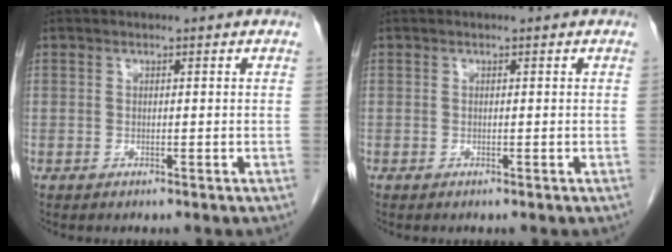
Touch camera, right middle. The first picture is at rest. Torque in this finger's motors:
{"motor_torque": [0.09, 0.08, 0.25, 0.07]}